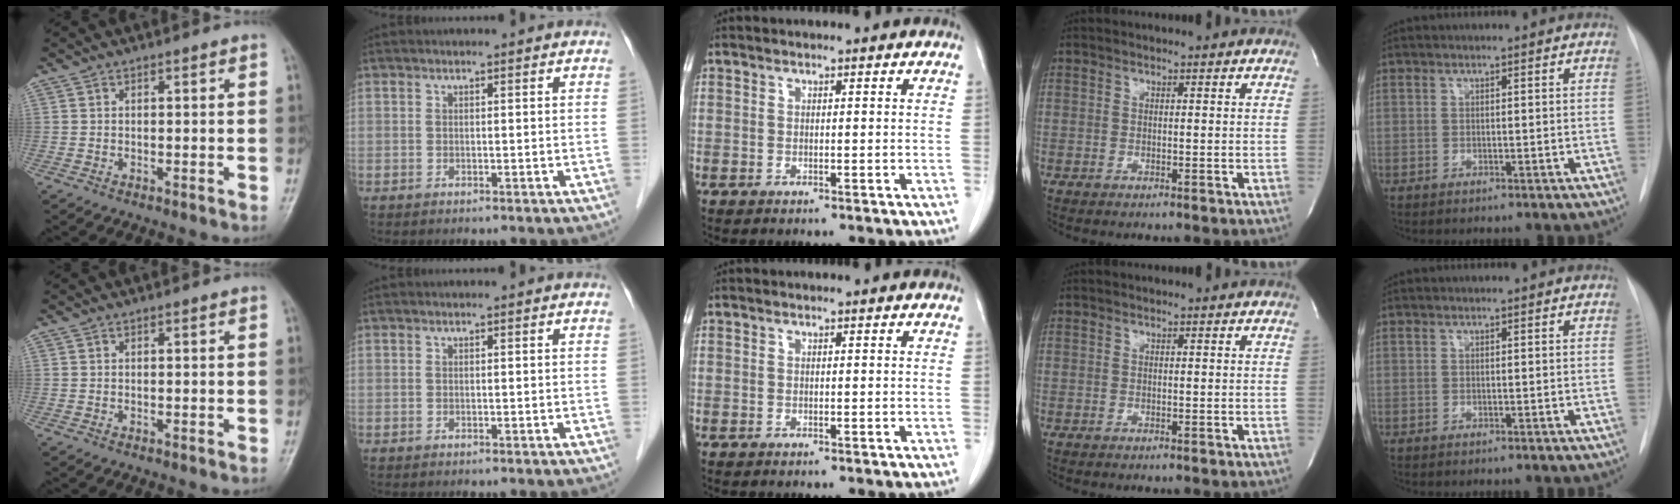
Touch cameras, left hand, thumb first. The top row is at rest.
{}